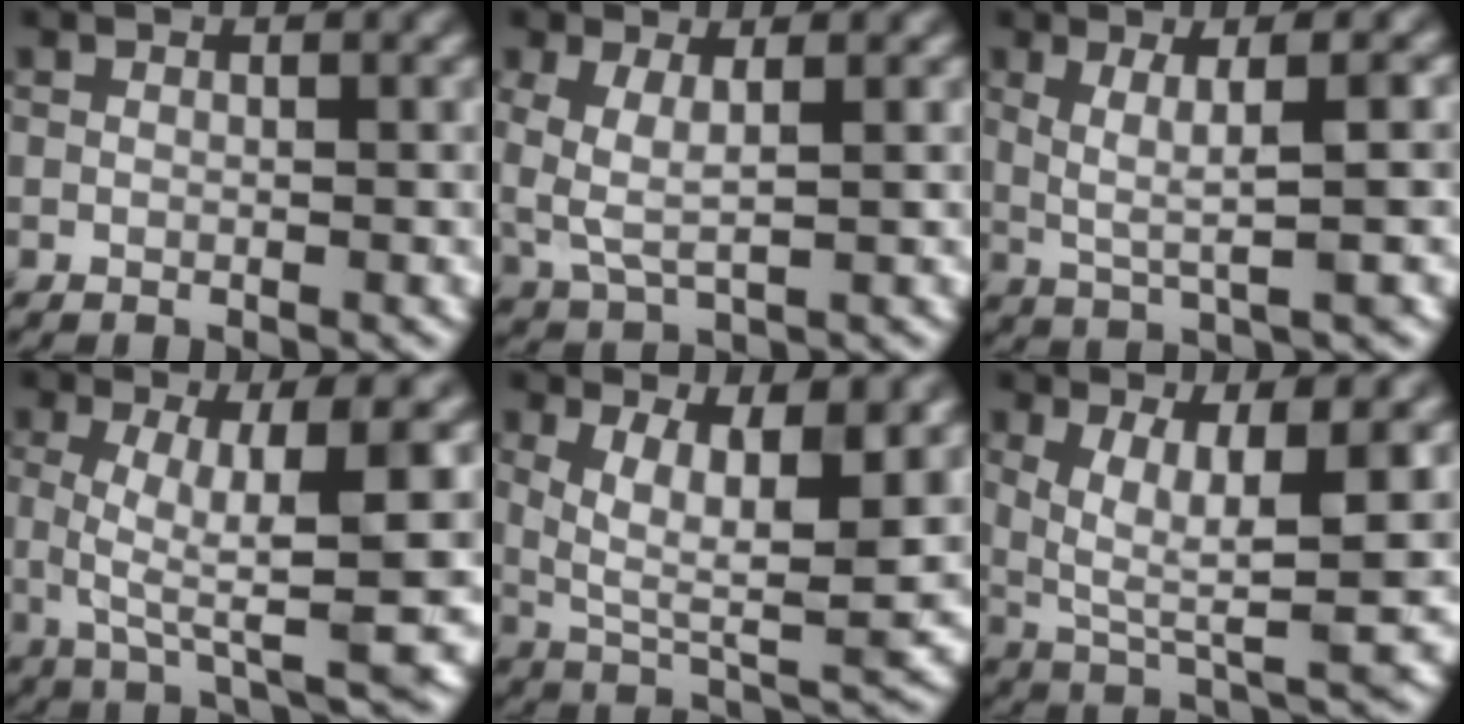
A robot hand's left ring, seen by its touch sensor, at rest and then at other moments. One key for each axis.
{"total": 3.6, "fx": 0.8, "fy": 1.6, "fz": 3.2, "tx": -0.078, "ty": -0.005, "tz": 0.016}
{"total": 3.9, "fx": 0.9, "fy": 0.6, "fz": 3.8, "tx": -0.071, "ty": 0.003, "tz": 0.022}
{"total": 8.2, "fx": 0.2, "fy": 1.9, "fz": 8.0, "tx": -0.132, "ty": -0.006, "tz": 0.007}
{"total": 8.3, "fx": 2.6, "fy": 3.1, "fz": 7.3, "tx": -0.134, "ty": -0.010, "tz": 0.047}
{"total": 6.8, "fx": 1.5, "fy": 1.8, "fz": 6.4, "tx": -0.118, "ty": -0.008, "tz": 0.031}